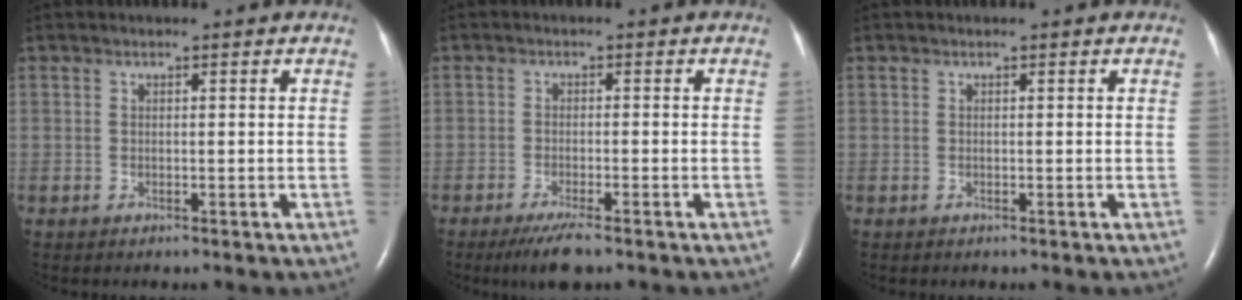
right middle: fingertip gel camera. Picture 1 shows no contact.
{"total": 4.5, "force": [-3.2, 0.6, 3.1], "torque": [-0.060, -0.012, -0.053]}
{"total": 0.0}